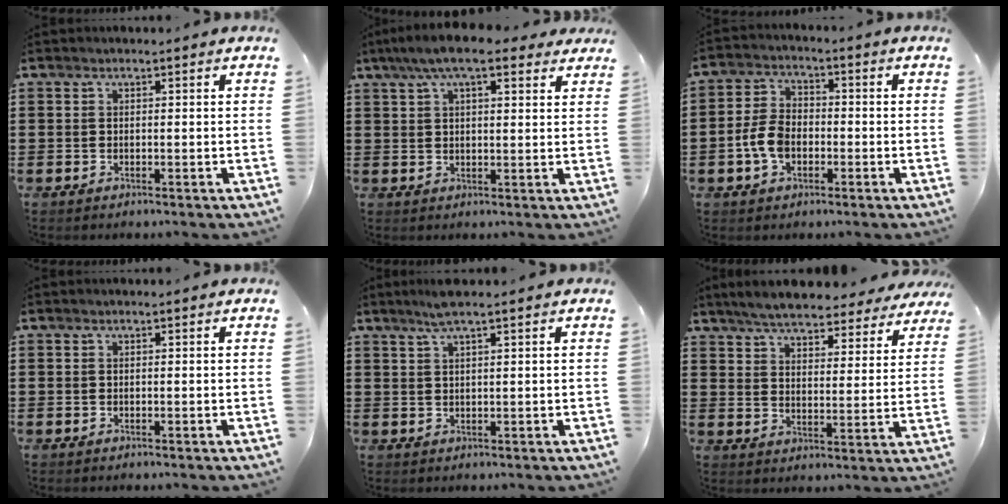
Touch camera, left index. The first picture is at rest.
{"total": 7.8, "force": [5.4, 2.2, 5.2], "torque": [-0.113, 0.006, 0.098]}
{"total": 5.8, "force": [-1.8, 3.9, 4.0], "torque": [-0.107, 0.001, -0.041]}
{"total": 0.0}
{"total": 3.0, "force": [2.0, 0.0, 2.3], "torque": [-0.048, 0.002, 0.035]}
{"total": 6.0, "force": [5.8, 0.5, 1.4], "torque": [-0.055, -0.026, 0.102]}